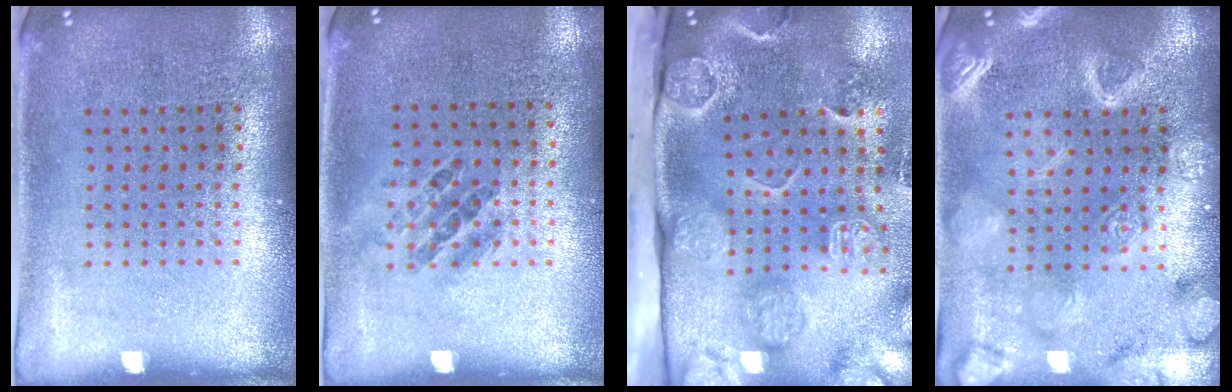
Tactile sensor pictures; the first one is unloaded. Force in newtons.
{"total": 0.9, "press": 0.8, "slide": 0.5}
{"total": 4.5, "press": 3.3, "slide": 3.1}
{"total": 3.1, "press": 3.1, "slide": 0.3}